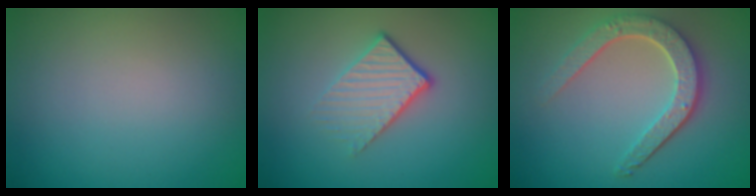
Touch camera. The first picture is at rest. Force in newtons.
{"total": 3.9, "press": 2.6, "slide": 3.0}
{"total": 4.7, "press": 3.7, "slide": 2.9}